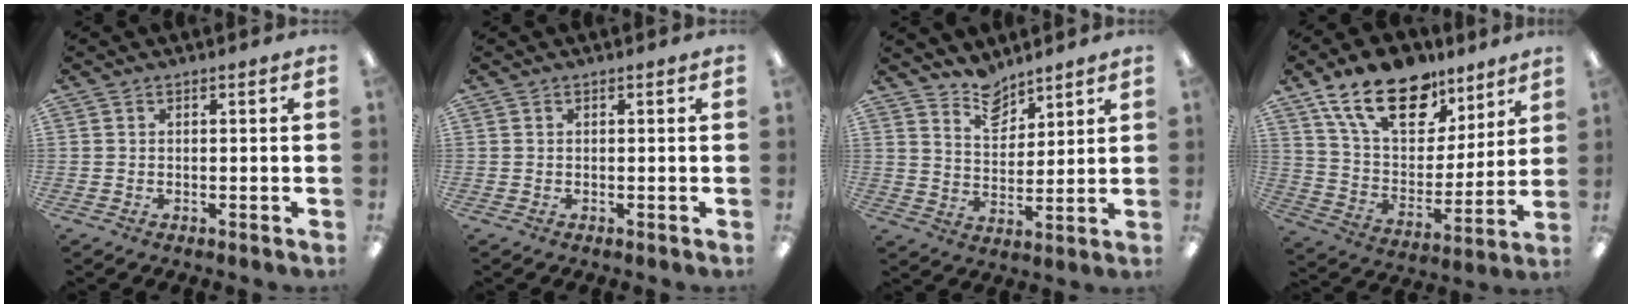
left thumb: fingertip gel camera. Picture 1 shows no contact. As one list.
[{"total": 0.0}, {"total": 8.0, "force": [6.9, 3.7, 1.7], "torque": [-0.027, -0.045, 0.129]}, {"total": 20.3, "force": [13.5, 10.6, 10.9], "torque": [-0.196, -0.069, 0.242]}]